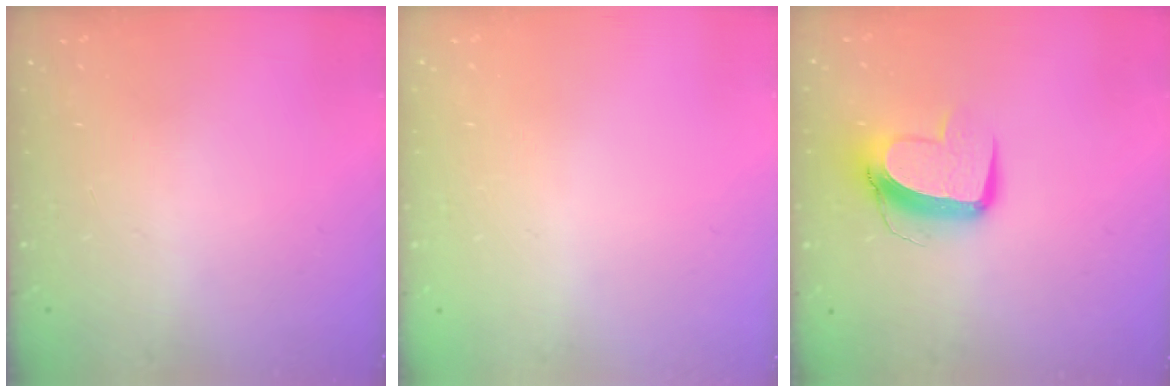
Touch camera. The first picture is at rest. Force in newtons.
{"total": 0.0}
{"total": 11.1, "press": 11.0, "slide": 1.4}